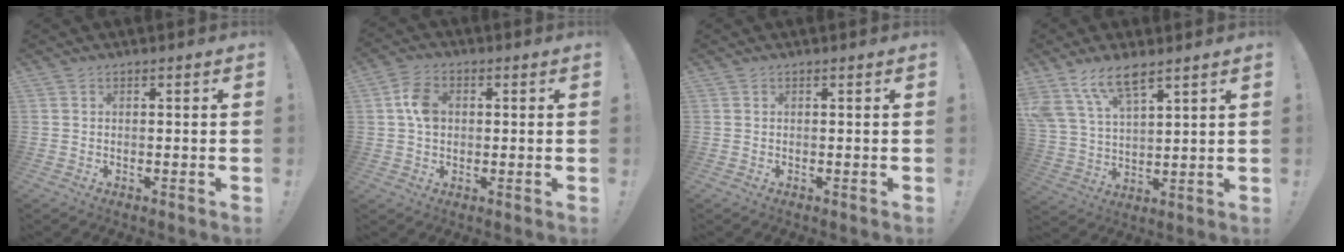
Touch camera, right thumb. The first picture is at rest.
{"total": 7.5, "force": [1.0, 5.4, 5.1], "torque": [-0.087, 0.003, 0.018]}
{"total": 0.0}
{"total": 11.1, "force": [8.3, 4.2, 6.2], "torque": [-0.126, -0.037, 0.157]}